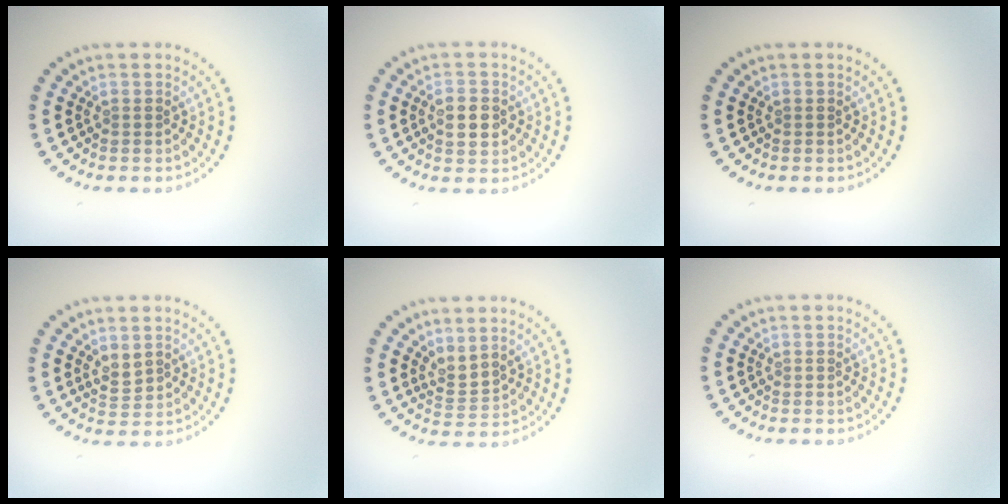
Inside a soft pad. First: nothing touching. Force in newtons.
{"total": 2.9, "press": 2.9, "slide": 0.1}
{"total": 0.0}
{"total": 1.8, "press": 1.6, "slide": 0.8}
{"total": 2.1, "press": 1.4, "slide": 1.6}
{"total": 0.0}